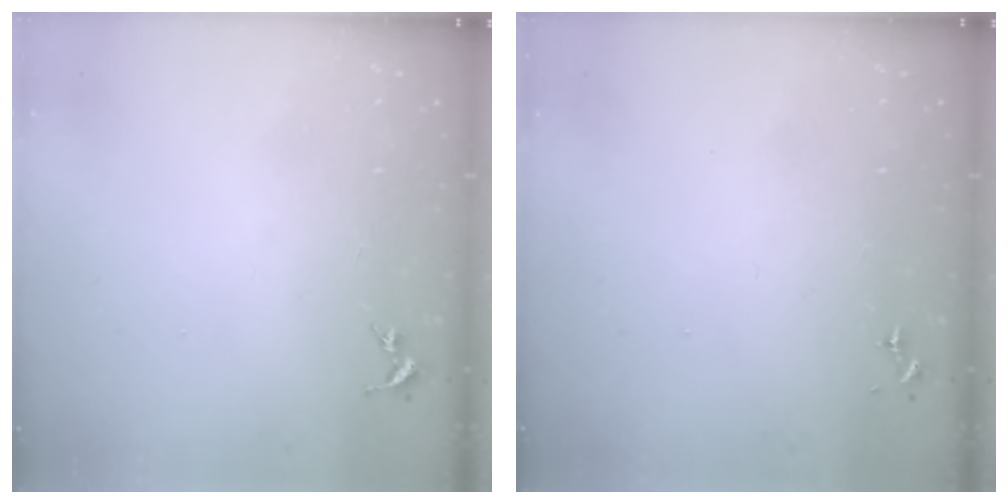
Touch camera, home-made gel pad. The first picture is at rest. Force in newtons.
{"total": 0.0}